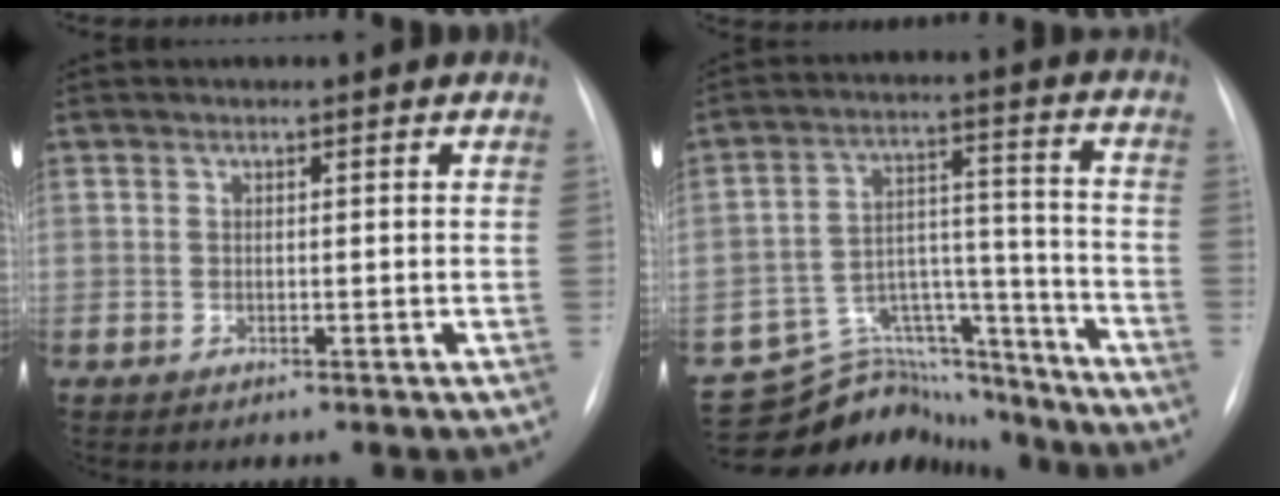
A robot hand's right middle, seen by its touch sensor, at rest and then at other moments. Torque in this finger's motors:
{"motor_torque": [0.60, -0.57, 0.03, -0.03]}